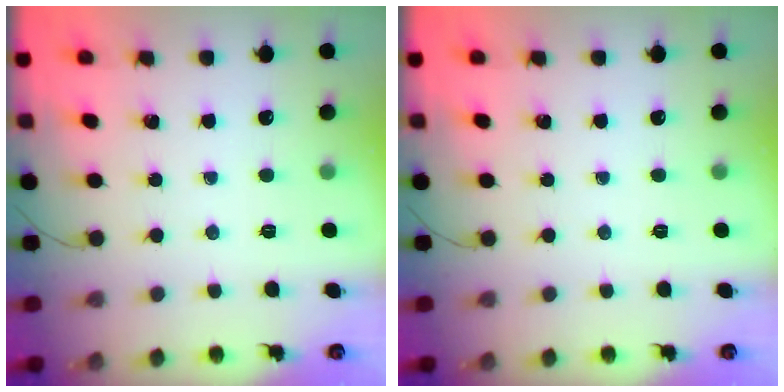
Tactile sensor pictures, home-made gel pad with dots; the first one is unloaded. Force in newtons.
{"total": 0.0}